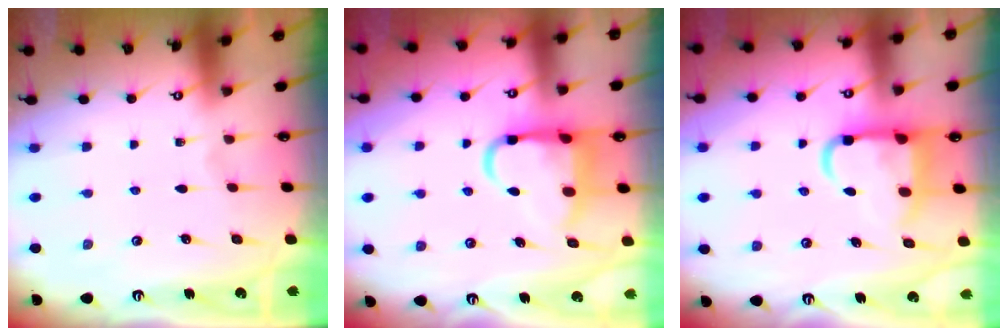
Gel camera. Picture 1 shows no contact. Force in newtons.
{"total": 10.6, "press": 10.6, "slide": 1.1}
{"total": 10.7, "press": 10.6, "slide": 1.6}